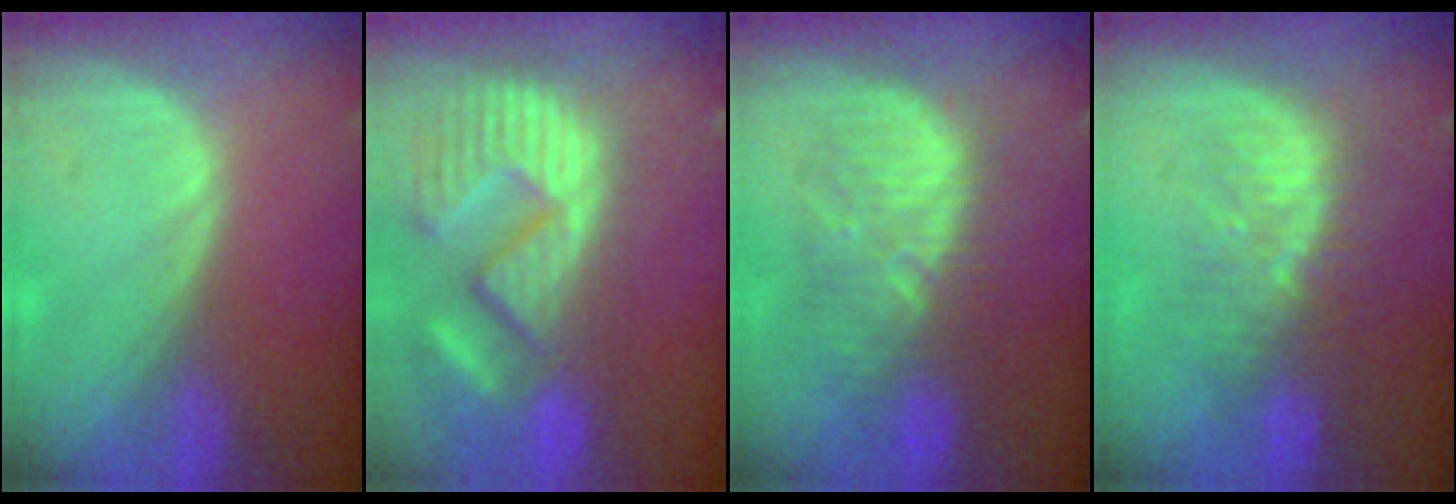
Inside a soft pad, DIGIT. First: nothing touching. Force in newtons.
{"total": 14.7, "press": 12.3, "slide": 8.1}
{"total": 9.1, "press": 9.1, "slide": 0.3}
{"total": 8.2, "press": 7.6, "slide": 3.1}